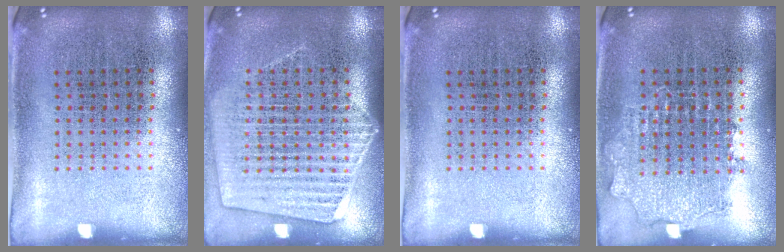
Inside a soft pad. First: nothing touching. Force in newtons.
{"total": 1.7, "press": 1.6, "slide": 0.7}
{"total": 0.0}
{"total": 0.9, "press": 0.9, "slide": 0.2}